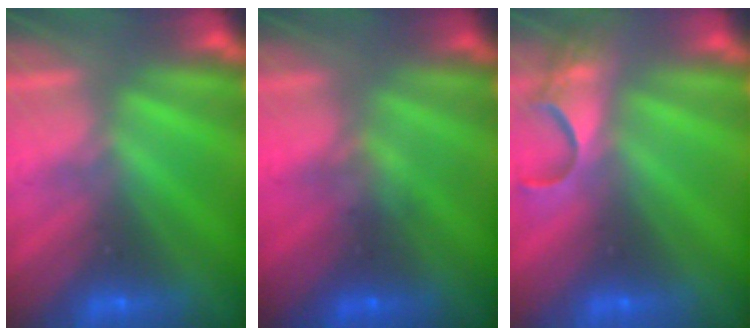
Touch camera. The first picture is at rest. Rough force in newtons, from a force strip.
{"total": 1.2}
{"total": 5.0}